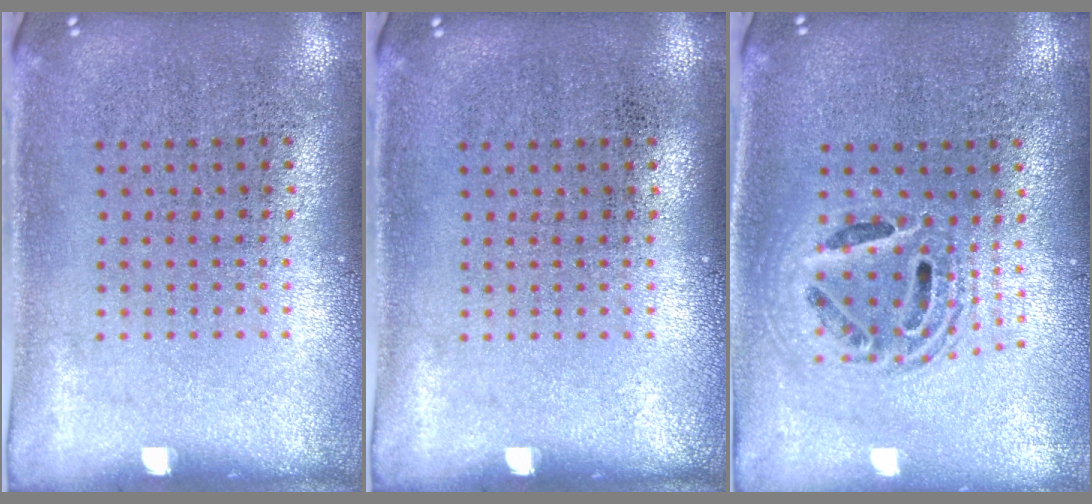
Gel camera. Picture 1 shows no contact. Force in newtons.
{"total": 0.0}
{"total": 1.7, "press": 1.5, "slide": 1.0}